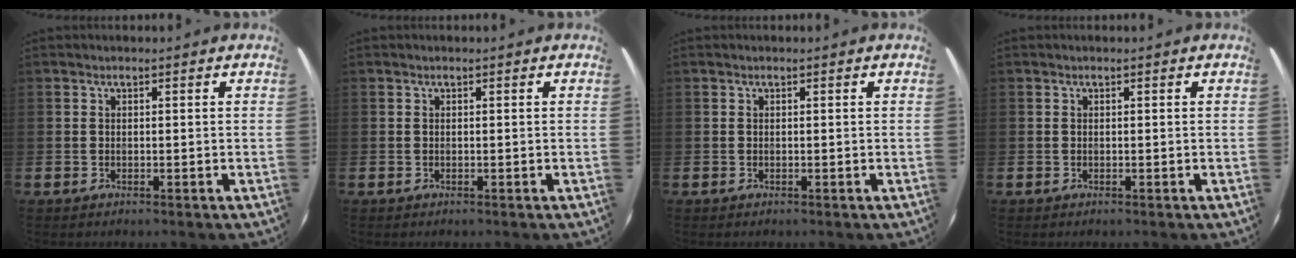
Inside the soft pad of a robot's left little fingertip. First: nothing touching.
{"total": 0.0}
{"total": 0.0}
{"total": 0.0}